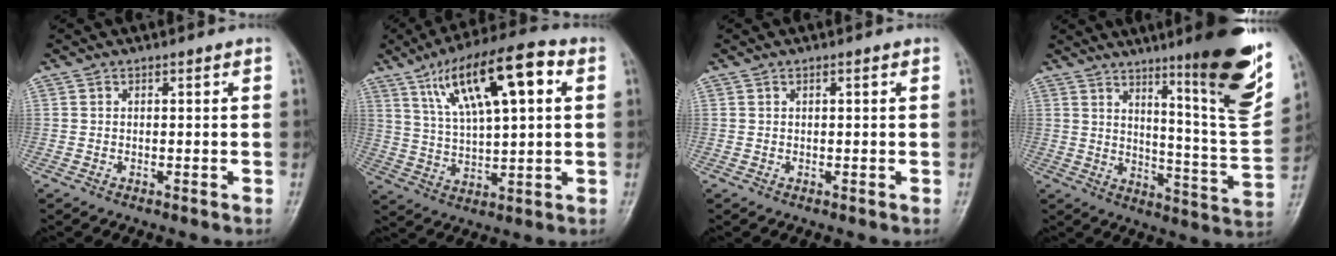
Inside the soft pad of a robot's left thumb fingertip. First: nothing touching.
{"total": 17.5, "force": [6.8, 5.7, 15.0], "torque": [-0.241, 0.006, 0.115]}
{"total": 0.6, "force": [0.3, 0.1, 0.5], "torque": [-0.008, 0.002, 0.003]}
{"total": 19.8, "force": [11.6, 2.0, 16.0], "torque": [-0.186, -0.070, 0.174]}